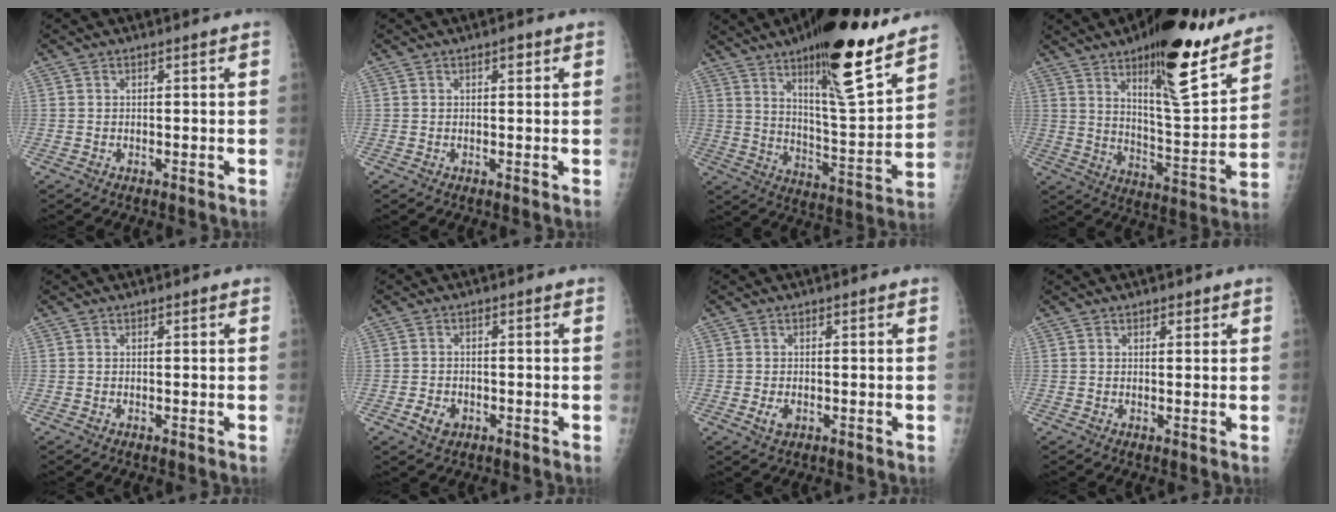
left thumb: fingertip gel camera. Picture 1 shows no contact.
{"total": 1.3, "force": [0.6, 0.7, 1.0], "torque": [-0.009, 0.001, 0.006]}
{"total": 21.1, "force": [13.8, 5.2, 15.2], "torque": [-0.204, -0.077, 0.218]}
{"total": 21.0, "force": [13.8, 6.1, 14.7], "torque": [-0.180, -0.081, 0.215]}
{"total": 0.0}
{"total": 3.3, "force": [-1.4, 2.5, 1.6], "torque": [-0.022, 0.003, -0.022]}
{"total": 2.3, "force": [-0.7, 1.6, 1.6], "torque": [-0.027, -0.002, -0.011]}
{"total": 1.5, "force": [1.0, 0.9, 0.7], "torque": [0.001, -0.004, 0.010]}